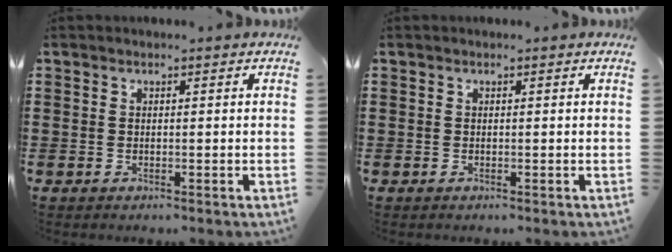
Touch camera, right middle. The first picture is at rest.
{"total": 0.0}